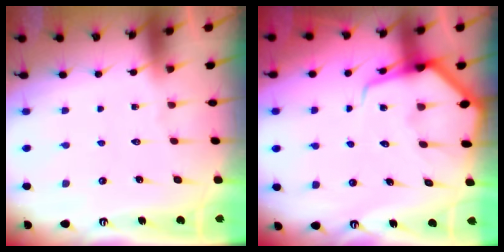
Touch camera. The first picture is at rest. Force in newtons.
{"total": 7.2, "press": 7.2, "slide": 0.8}